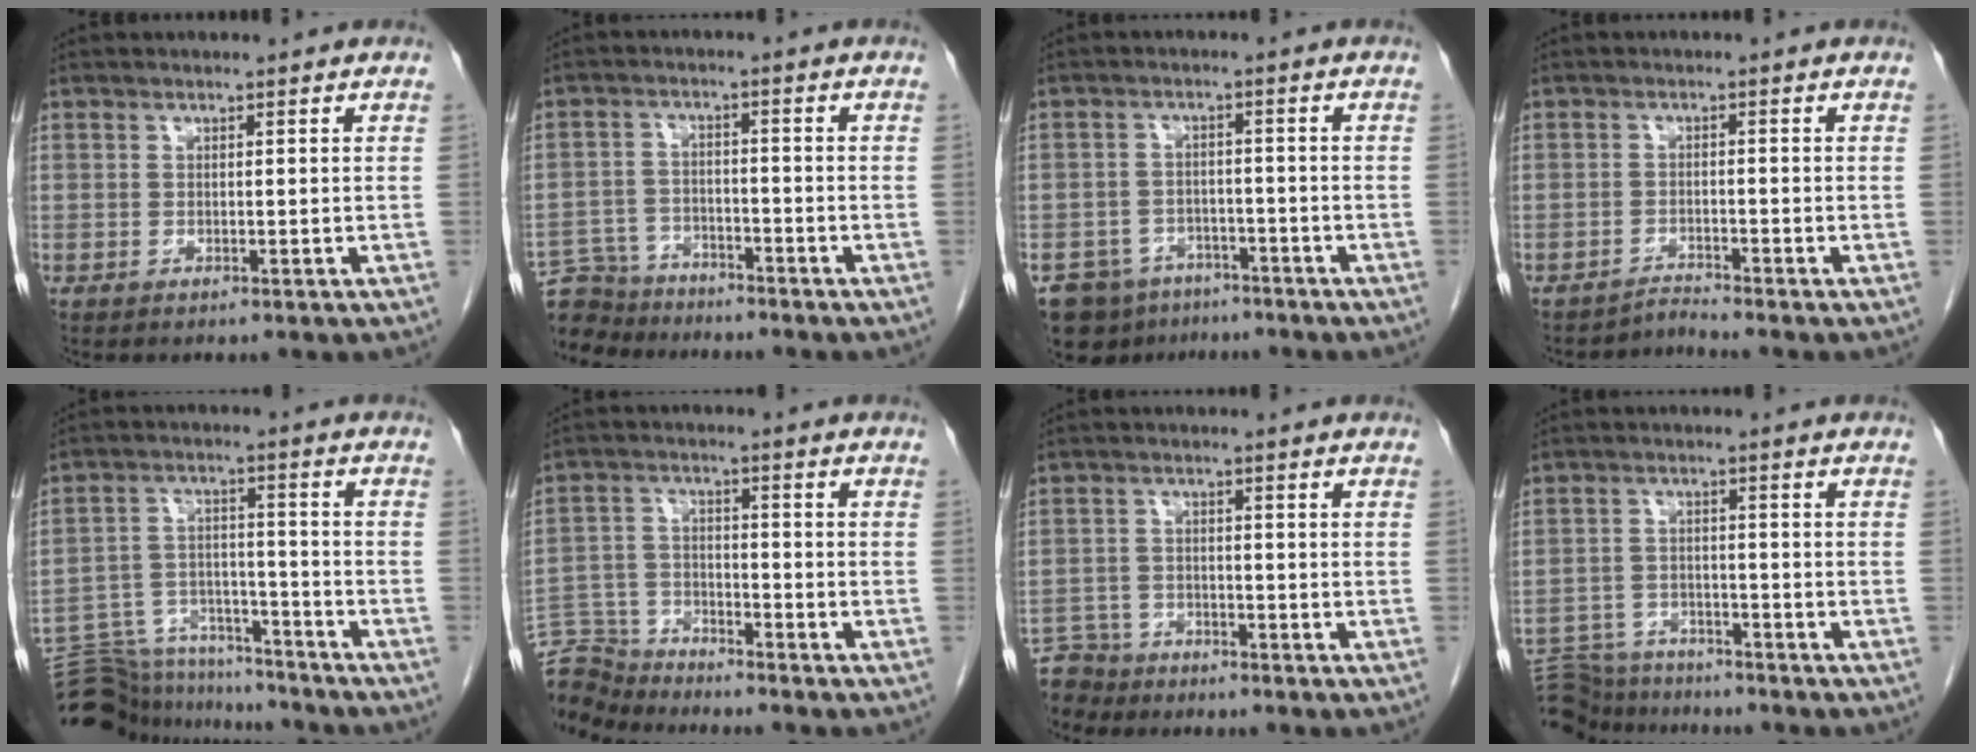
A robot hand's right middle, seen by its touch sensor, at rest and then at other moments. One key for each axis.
{"total": 8.3, "fx": -7.8, "fy": 2.9, "fz": 0.2, "tx": -0.008, "ty": 0.009, "tz": -0.137}
{"total": 8.6, "fx": -6.3, "fy": 5.6, "fz": 1.6, "tx": -0.032, "ty": 0.007, "tz": -0.089}
{"total": 2.1, "fx": -1.7, "fy": -0.9, "fz": -0.8, "tx": 0.020, "ty": -0.009, "tz": -0.026}
{"total": 15.4, "fx": -14.8, "fy": 3.3, "fz": 2.5, "tx": -0.050, "ty": 0.027, "tz": -0.229}
{"total": 9.1, "fx": -9.1, "fy": 1.0, "fz": 0.3, "tx": -0.014, "ty": 0.006, "tz": -0.174}
{"total": 5.7, "fx": -5.2, "fy": 2.3, "fz": -0.6, "tx": 0.013, "ty": -0.004, "tz": -0.098}
{"total": 10.0, "fx": -9.6, "fy": 2.5, "fz": 1.2, "tx": -0.025, "ty": 0.007, "tz": -0.151}